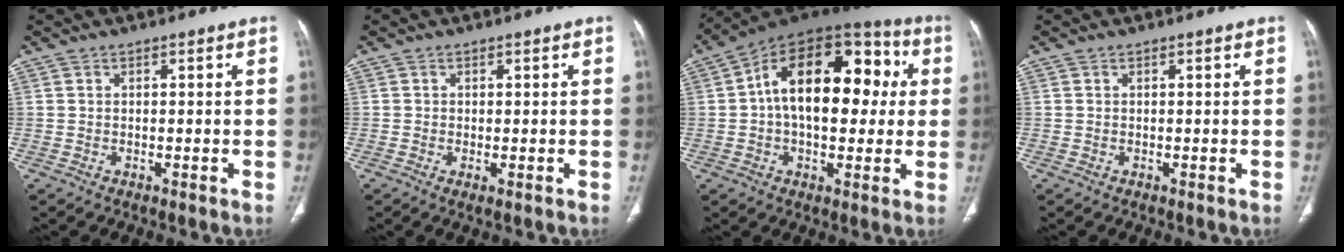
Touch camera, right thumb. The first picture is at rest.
{"total": 1.1, "force": [-0.4, 0.4, 1.0], "torque": [-0.024, -0.005, -0.006]}
{"total": 22.1, "force": [2.6, 12.9, 17.8], "torque": [-0.242, 0.040, 0.029]}
{"total": 0.0}